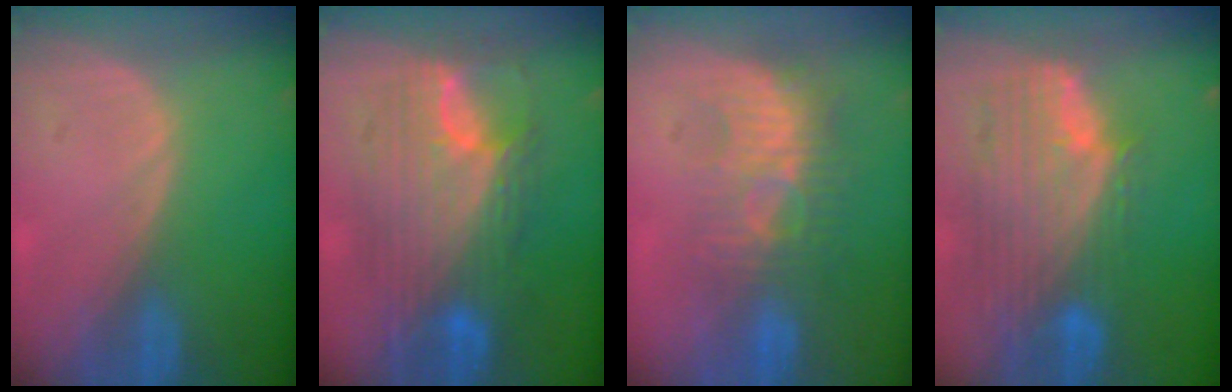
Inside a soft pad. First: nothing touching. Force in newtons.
{"total": 11.8, "press": 11.7, "slide": 1.1}
{"total": 8.7, "press": 8.1, "slide": 3.2}
{"total": 11.8, "press": 10.0, "slide": 6.2}